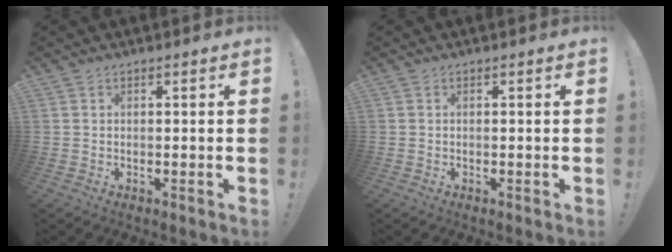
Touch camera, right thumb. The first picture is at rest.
{"total": 0.0}